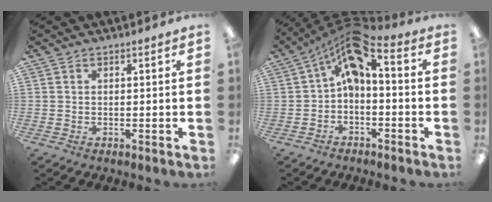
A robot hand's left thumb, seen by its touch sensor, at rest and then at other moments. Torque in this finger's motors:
{"motor_torque": [-0.36, 1.02, 0.14, -0.14, 0.36]}